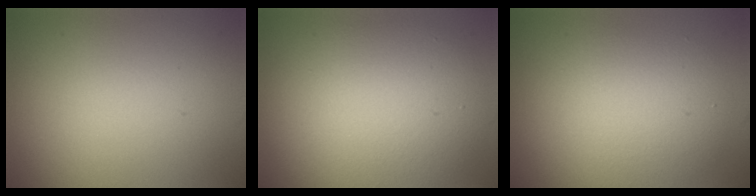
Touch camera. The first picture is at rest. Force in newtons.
{"total": 8.3, "press": 8.2, "slide": 0.2}
{"total": 5.5, "press": 5.5, "slide": 0.4}